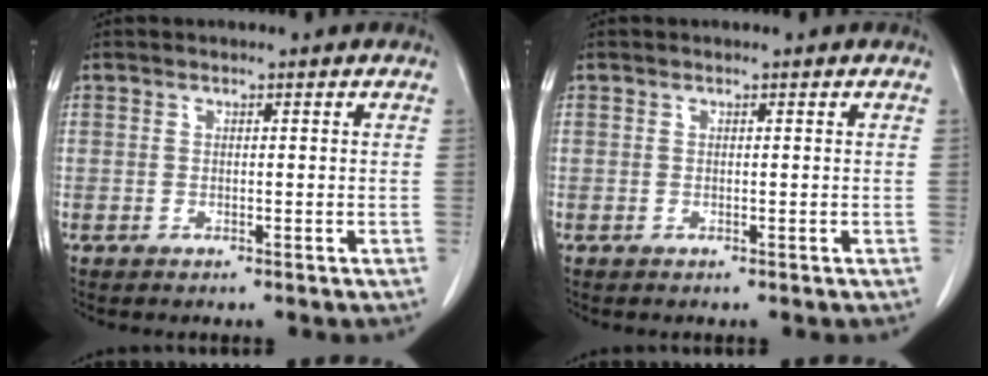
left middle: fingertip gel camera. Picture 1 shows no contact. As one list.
[{"total": 0.0}]